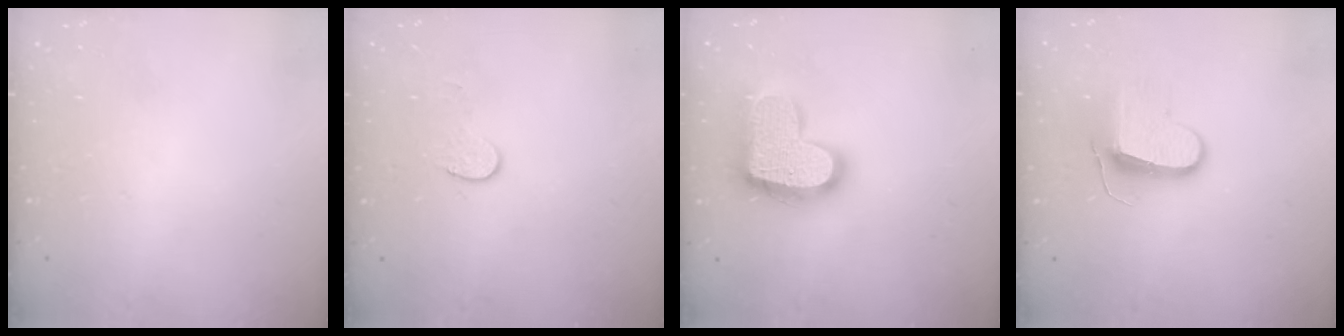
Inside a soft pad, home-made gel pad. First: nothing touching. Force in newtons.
{"total": 5.4, "press": 5.4, "slide": 0.5}
{"total": 18.7, "press": 18.6, "slide": 1.1}
{"total": 9.1, "press": 9.1, "slide": 0.3}